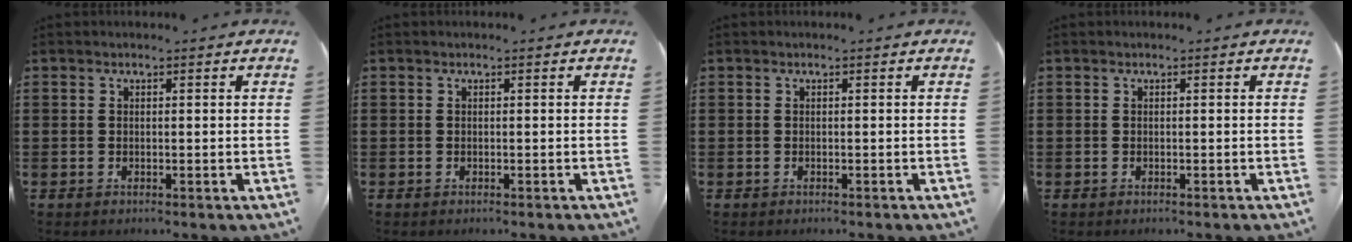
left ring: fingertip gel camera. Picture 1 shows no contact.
{"total": 0.0}
{"total": 0.0}
{"total": 0.0}